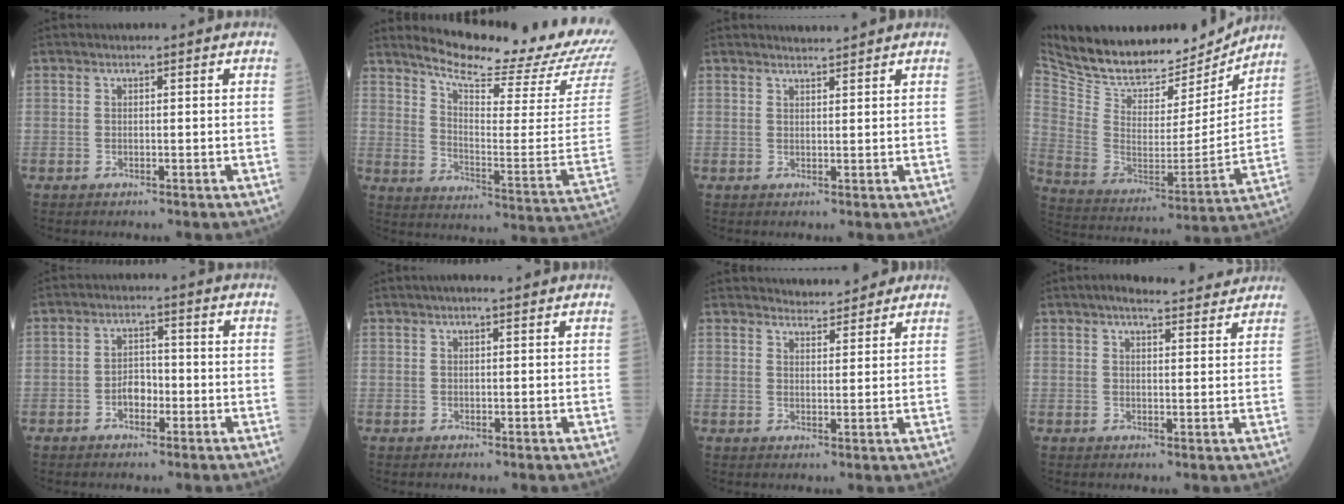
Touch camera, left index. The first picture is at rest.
{"total": 21.6, "force": [19.7, 0.6, 8.7], "torque": [-0.146, -0.098, 0.256]}
{"total": 2.0, "force": [2.0, -0.1, 0.1], "torque": [-0.005, 0.007, 0.034]}
{"total": 20.4, "force": [18.5, 6.7, 5.5], "torque": [-0.111, -0.023, 0.299]}
{"total": 3.2, "force": [-1.5, 1.9, 2.0], "torque": [-0.034, 0.004, -0.032]}
{"total": 3.0, "force": [2.4, 0.5, 1.7], "torque": [-0.021, 0.019, 0.034]}
{"total": 5.7, "force": [5.4, 1.4, 0.9], "torque": [-0.012, 0.008, 0.070]}
{"total": 8.9, "force": [7.9, 1.7, 3.8], "torque": [-0.048, 0.014, 0.094]}